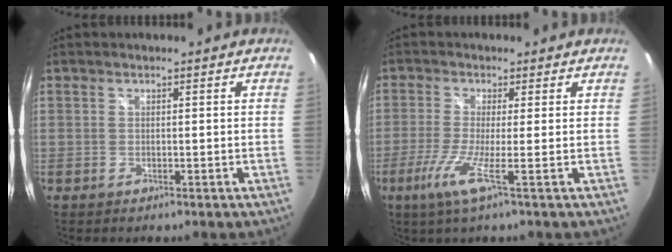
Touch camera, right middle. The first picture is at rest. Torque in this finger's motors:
{"motor_torque": [1.12, -1.02, 0.43, 0.14]}